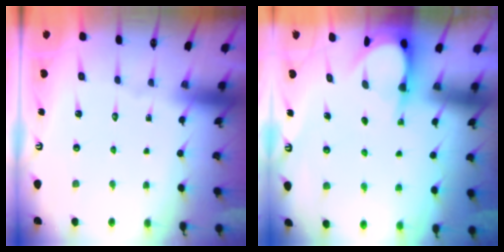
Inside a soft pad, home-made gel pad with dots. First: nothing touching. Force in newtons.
{"total": 4.0, "press": 4.0, "slide": 0.3}